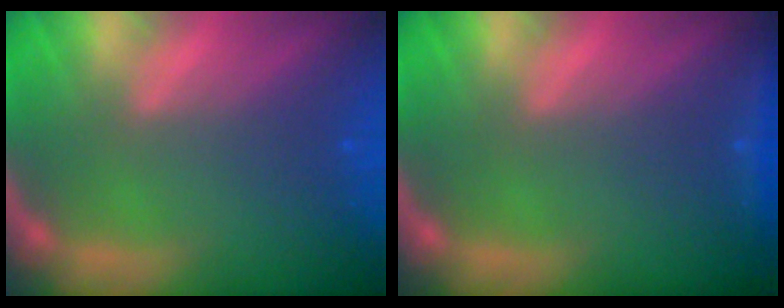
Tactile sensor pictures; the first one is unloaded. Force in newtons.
{"total": 1.4}